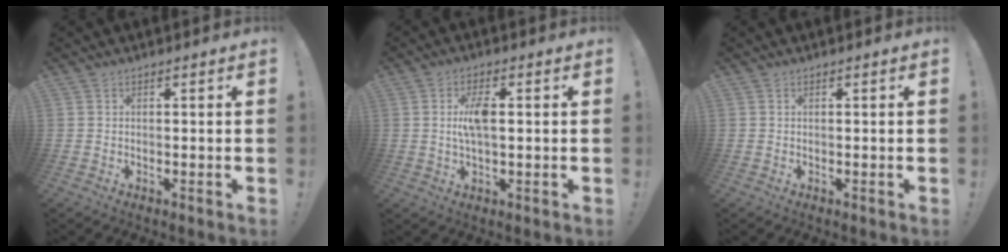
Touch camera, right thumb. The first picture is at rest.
{"total": 6.3, "force": [0.6, 2.5, 5.8], "torque": [-0.102, 0.002, 0.006]}
{"total": 0.0}